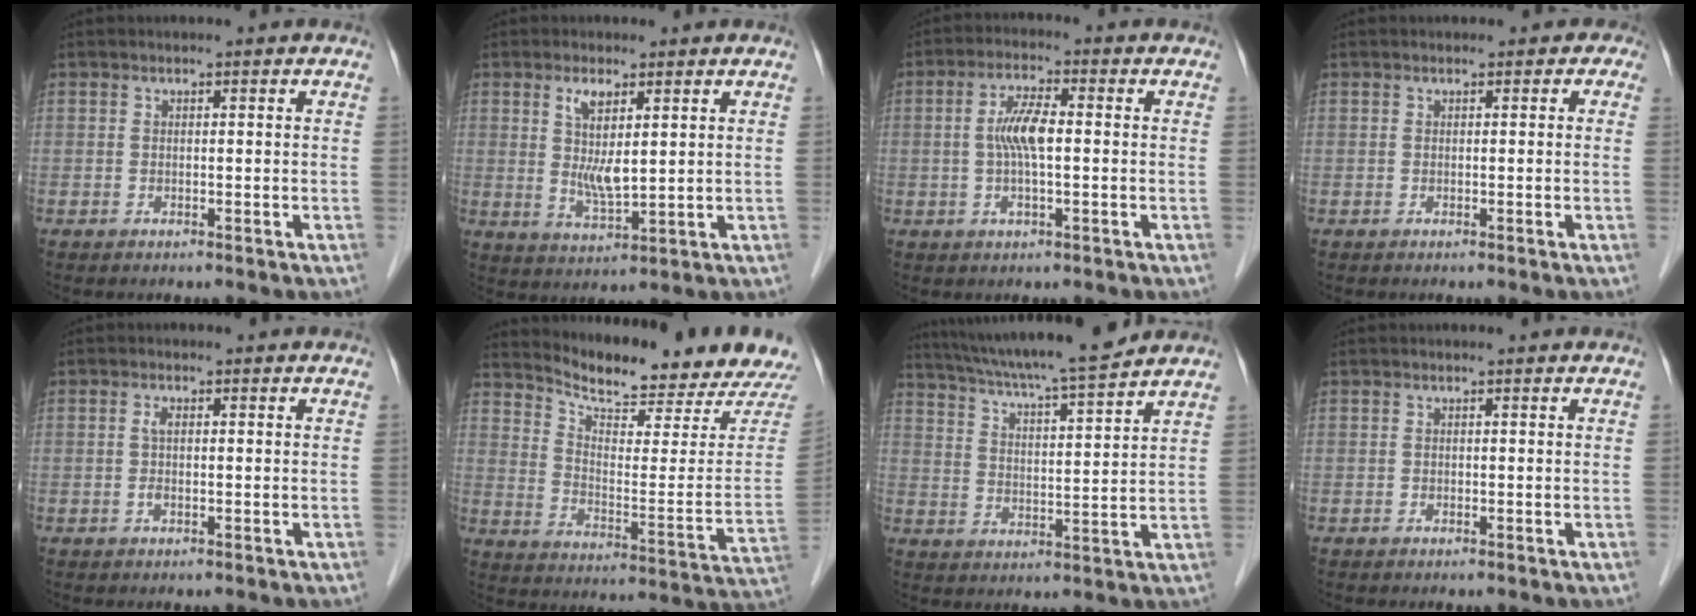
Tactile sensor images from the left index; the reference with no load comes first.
{"total": 5.5, "force": [1.8, 1.4, 5.1], "torque": [-0.101, -0.005, 0.039]}
{"total": 5.8, "force": [0.0, 1.3, 5.7], "torque": [-0.121, 0.006, -0.004]}
{"total": 0.8, "force": [0.1, 0.8, 0.3], "torque": [0.012, 0.005, -0.008]}
{"total": 1.6, "force": [0.0, 0.5, 1.5], "torque": [-0.036, 0.001, 0.000]}
{"total": 16.9, "force": [16.2, -0.3, 4.8], "torque": [-0.087, -0.082, 0.223]}
{"total": 16.0, "force": [14.2, 0.2, 7.3], "torque": [-0.129, 0.013, 0.220]}
{"total": 0.0}